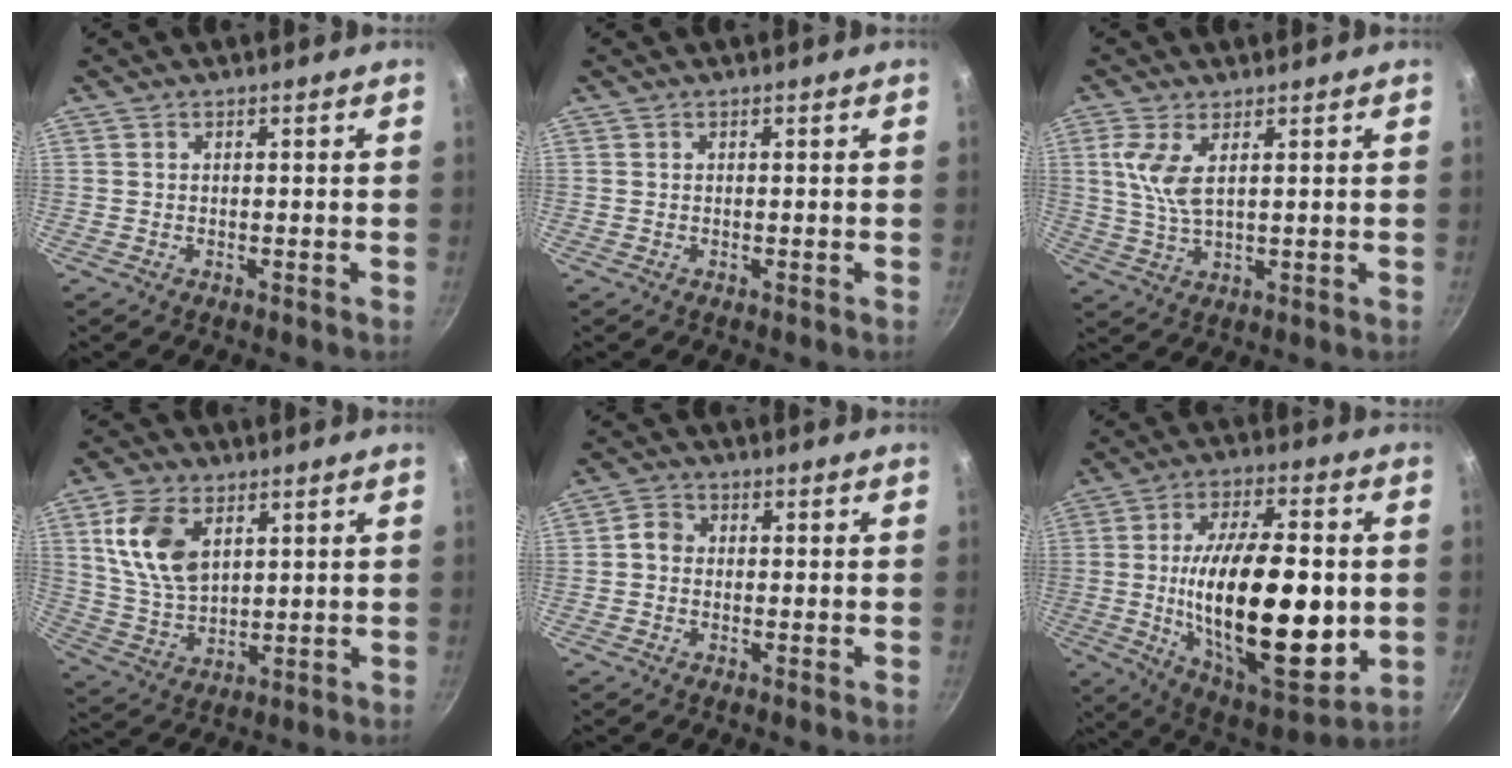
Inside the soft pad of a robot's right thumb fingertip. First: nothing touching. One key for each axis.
{"total": 0.0}
{"total": 6.5, "fx": 2.1, "fy": 2.6, "fz": 5.5, "tx": -0.117, "ty": -0.010, "tz": 0.047}
{"total": 12.2, "fx": 4.3, "fy": 7.6, "fz": 8.6, "tx": -0.153, "ty": -0.023, "tz": 0.091}
{"total": 2.8, "fx": -0.2, "fy": 2.4, "fz": 1.4, "tx": -0.022, "ty": 0.009, "tz": -0.014}
{"total": 28.1, "fx": -1.6, "fy": 12.0, "fz": 25.4, "tx": -0.410, "ty": -0.008, "tz": -0.020}